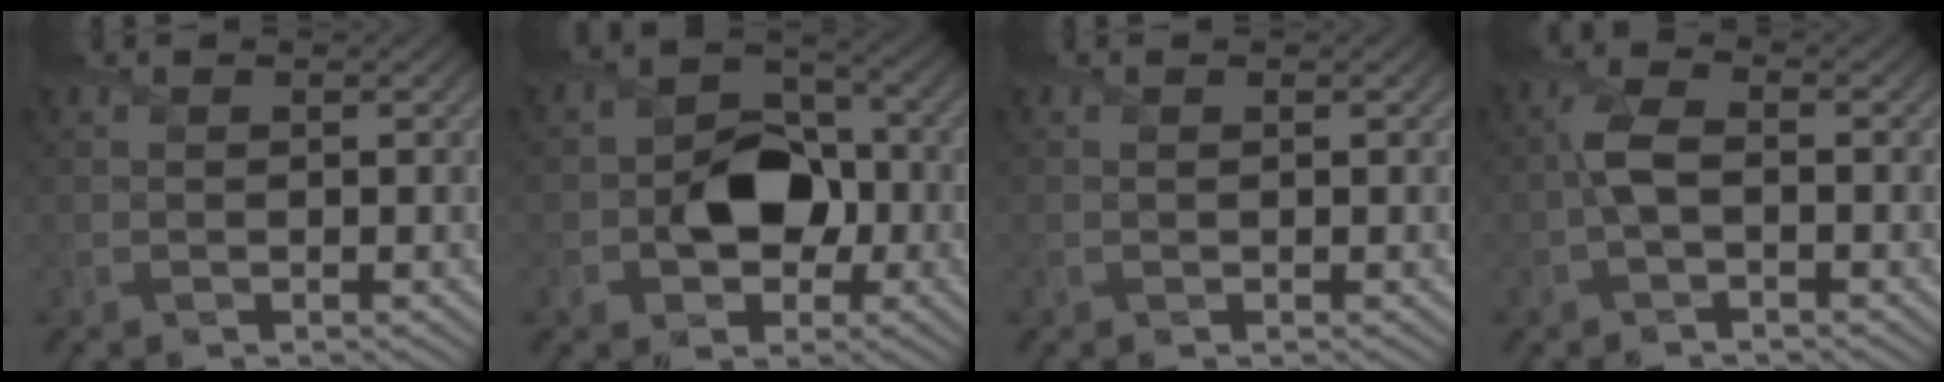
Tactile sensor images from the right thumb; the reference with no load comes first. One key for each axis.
{"total": 7.6, "fx": -1.8, "fy": 5.8, "fz": 4.7, "tx": -0.069, "ty": 0.001, "tz": -0.043}
{"total": 0.0}
{"total": 3.4, "fx": -0.7, "fy": 1.6, "fz": 2.9, "tx": -0.066, "ty": 0.007, "tz": -0.021}